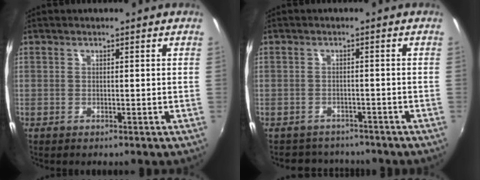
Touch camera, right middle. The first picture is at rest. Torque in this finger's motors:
{"motor_torque": [0.49, -0.58, -0.12, -0.02]}